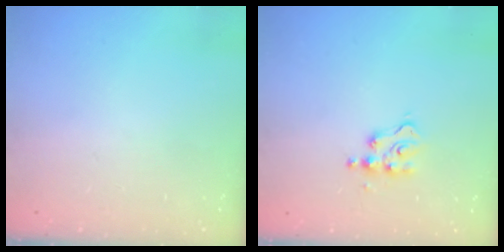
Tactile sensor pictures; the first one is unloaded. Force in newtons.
{"total": 4.2, "press": 4.1, "slide": 0.5}